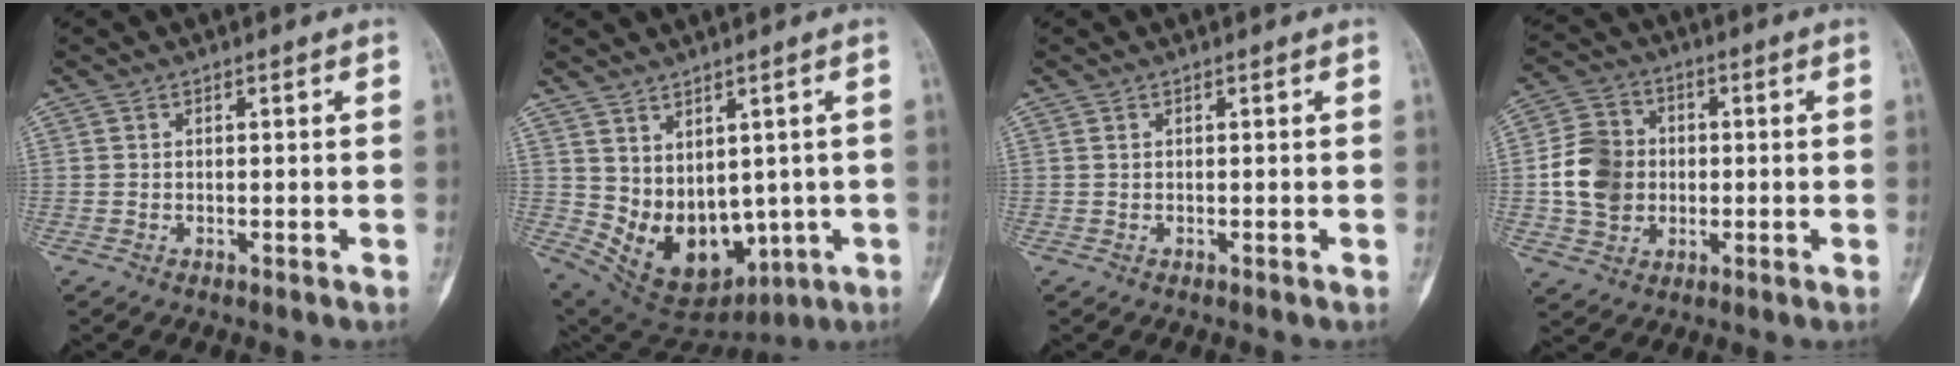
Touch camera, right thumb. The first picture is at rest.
{"total": 14.3, "force": [-0.9, 10.0, 10.2], "torque": [-0.135, -0.011, 0.029]}
{"total": 0.0}
{"total": 11.1, "force": [-0.4, 9.4, 5.9], "torque": [-0.089, 0.012, -0.010]}